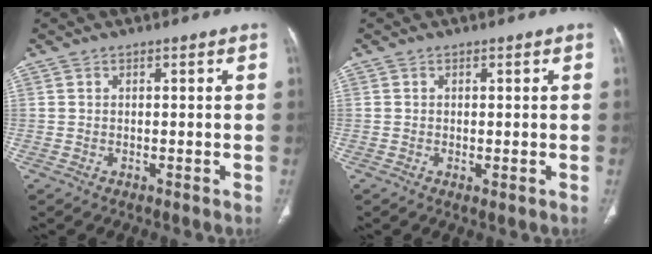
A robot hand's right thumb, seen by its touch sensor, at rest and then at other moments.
{"total": 0.8, "force": [-0.2, 0.3, 0.8], "torque": [-0.017, -0.005, -0.004]}